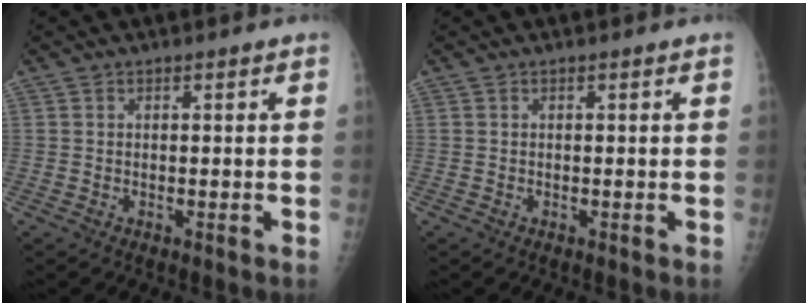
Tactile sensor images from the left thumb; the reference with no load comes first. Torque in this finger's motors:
{"motor_torque": [-0.30, -0.30, -0.03, -0.03, 0.00]}